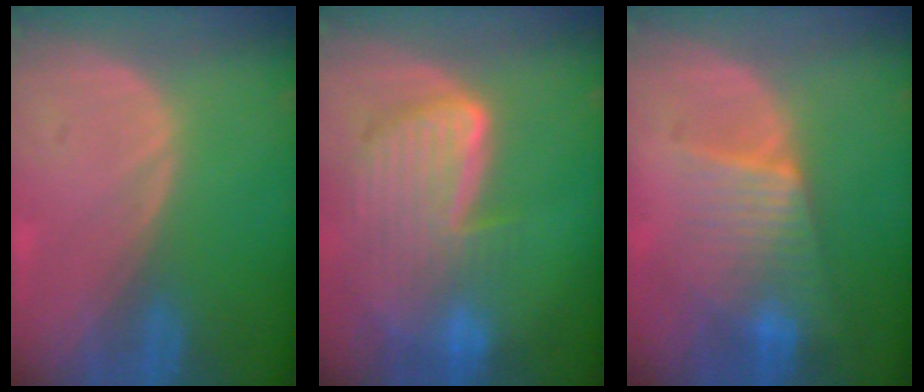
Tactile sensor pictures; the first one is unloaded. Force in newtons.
{"total": 9.7, "press": 8.2, "slide": 5.3}
{"total": 6.3, "press": 6.3, "slide": 0.9}